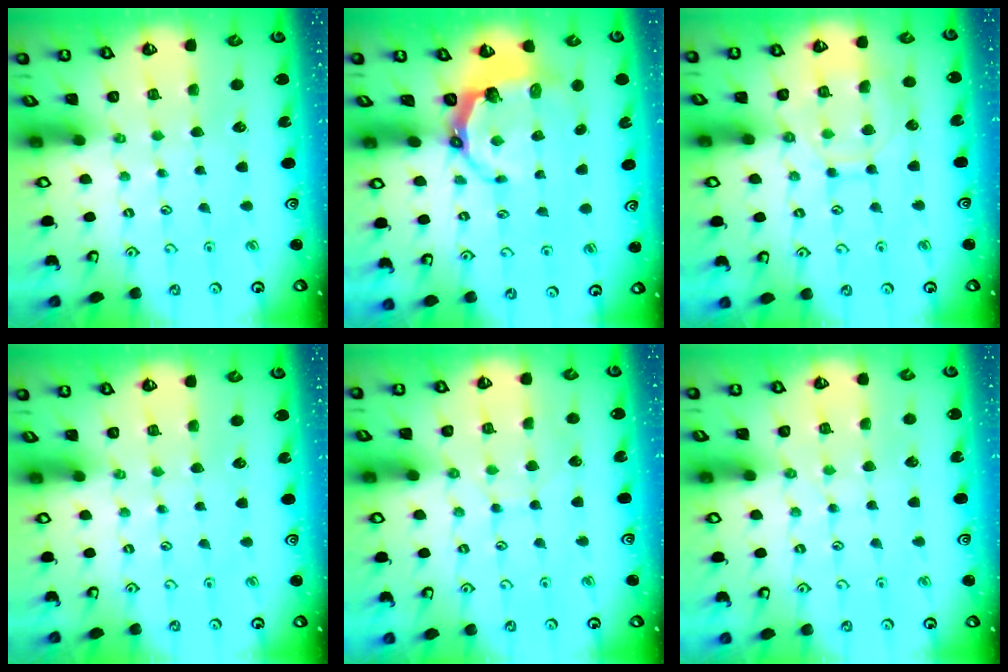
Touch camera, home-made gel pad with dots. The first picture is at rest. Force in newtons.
{"total": 6.4, "press": 4.9, "slide": 4.2}
{"total": 10.7, "press": 10.7, "slide": 1.0}
{"total": 0.0}
{"total": 5.2, "press": 5.2, "slide": 0.7}
{"total": 4.5, "press": 4.4, "slide": 0.4}